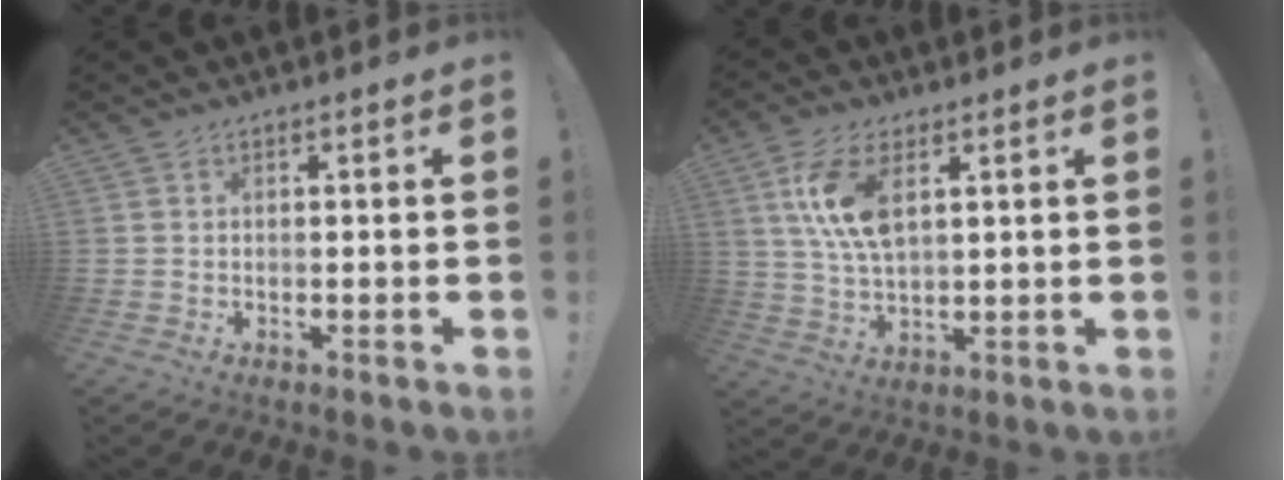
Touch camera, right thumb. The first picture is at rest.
{"total": 10.9, "force": [3.8, 5.1, 8.8], "torque": [-0.182, -0.006, 0.069]}